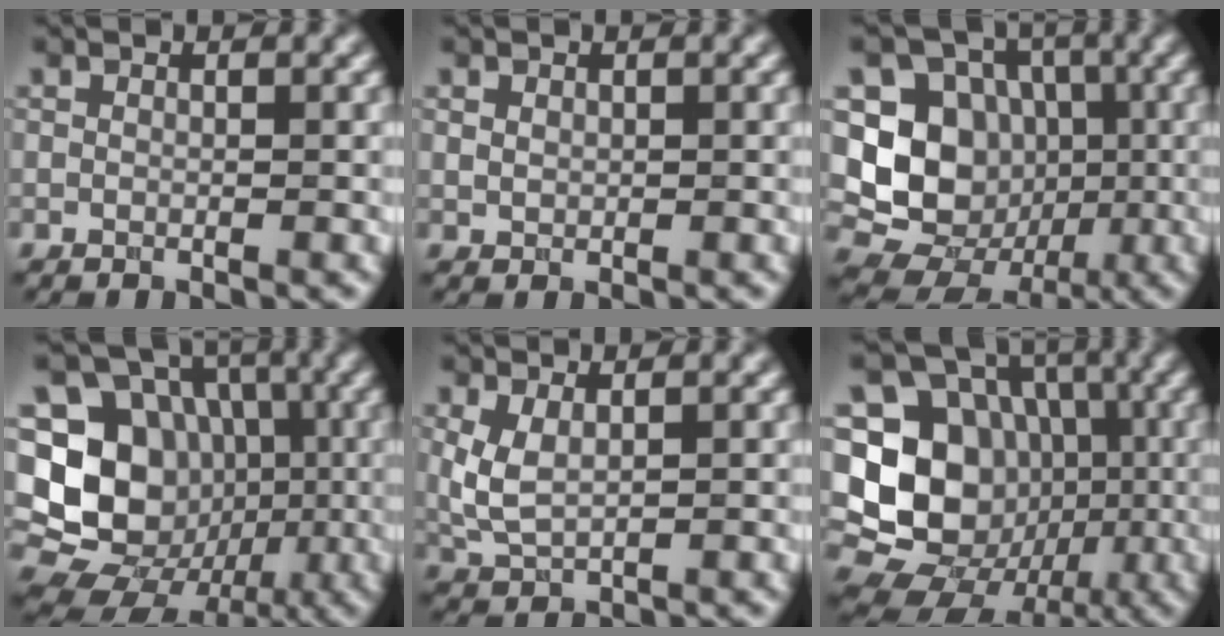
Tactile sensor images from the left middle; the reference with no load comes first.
{"total": 0.7, "force": [0.4, 0.6, 0.3], "torque": [-0.006, -0.003, 0.010]}
{"total": 9.2, "force": [-0.5, 8.1, 4.3], "torque": [-0.075, -0.008, -0.028]}
{"total": 18.1, "force": [-1.4, 16.4, 7.6], "torque": [-0.163, 0.025, -0.043]}
{"total": 2.7, "force": [0.8, 1.3, 2.3], "torque": [-0.058, -0.002, 0.021]}
{"total": 18.2, "force": [-1.5, 16.4, 7.7], "torque": [-0.163, 0.028, -0.048]}